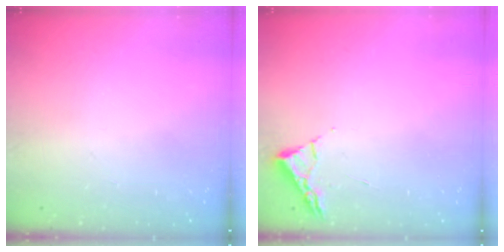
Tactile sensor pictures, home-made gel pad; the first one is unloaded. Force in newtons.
{"total": 3.0, "press": 2.9, "slide": 0.4}